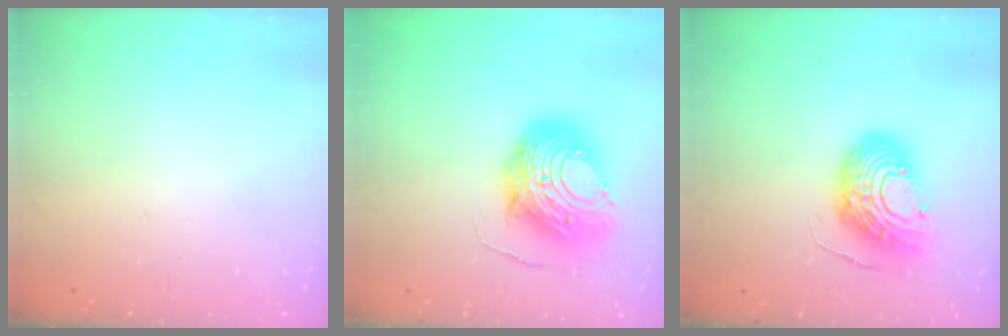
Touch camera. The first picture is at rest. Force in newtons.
{"total": 14.9, "press": 14.8, "slide": 1.3}
{"total": 14.1, "press": 14.0, "slide": 1.2}